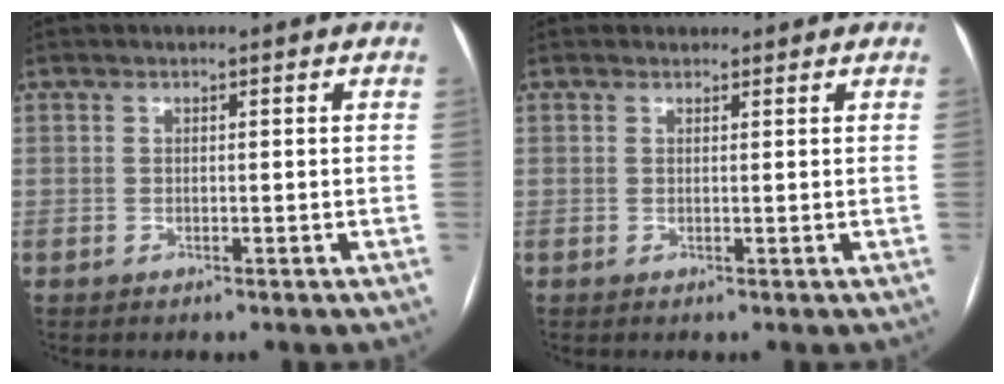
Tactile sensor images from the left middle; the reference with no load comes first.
{"total": 1.2, "force": [1.0, 0.5, -0.1], "torque": [-0.001, 0.008, 0.014]}